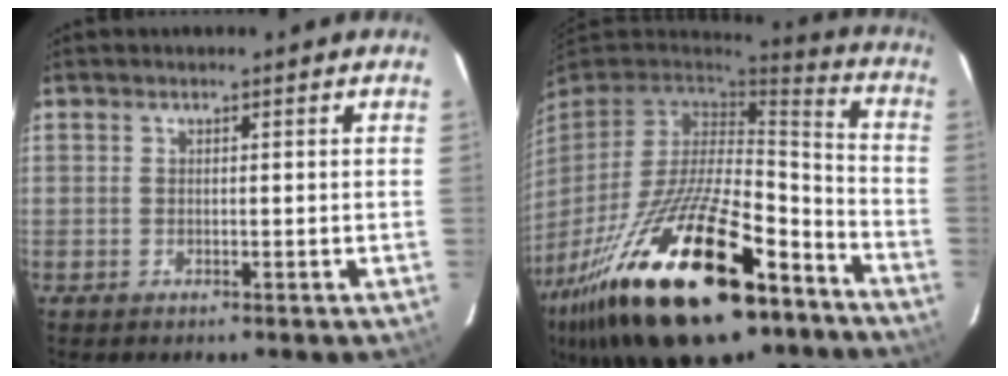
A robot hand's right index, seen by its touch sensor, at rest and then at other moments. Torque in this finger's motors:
{"motor_torque": [2.14, 0.00, 1.05, 0.21]}